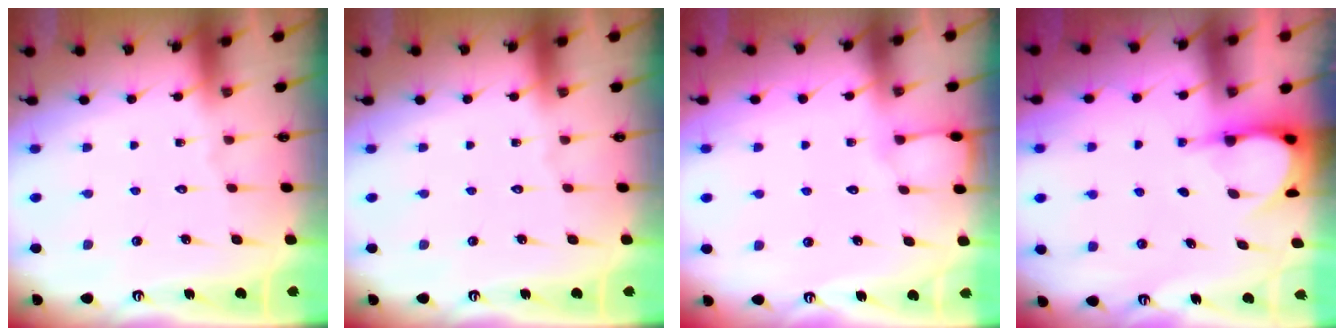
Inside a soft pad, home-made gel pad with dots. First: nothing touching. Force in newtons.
{"total": 0.0}
{"total": 2.9, "press": 2.9, "slide": 0.5}
{"total": 3.8, "press": 3.8, "slide": 0.3}